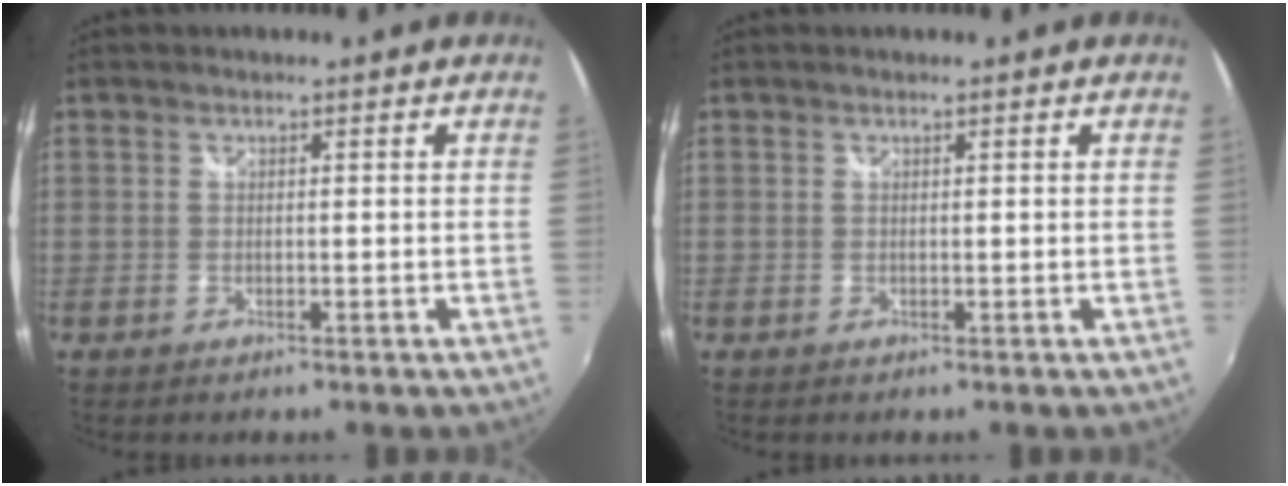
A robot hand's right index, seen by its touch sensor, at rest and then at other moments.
{"total": 0.0}